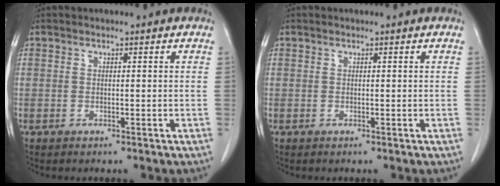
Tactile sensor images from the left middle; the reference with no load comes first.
{"total": 0.0}